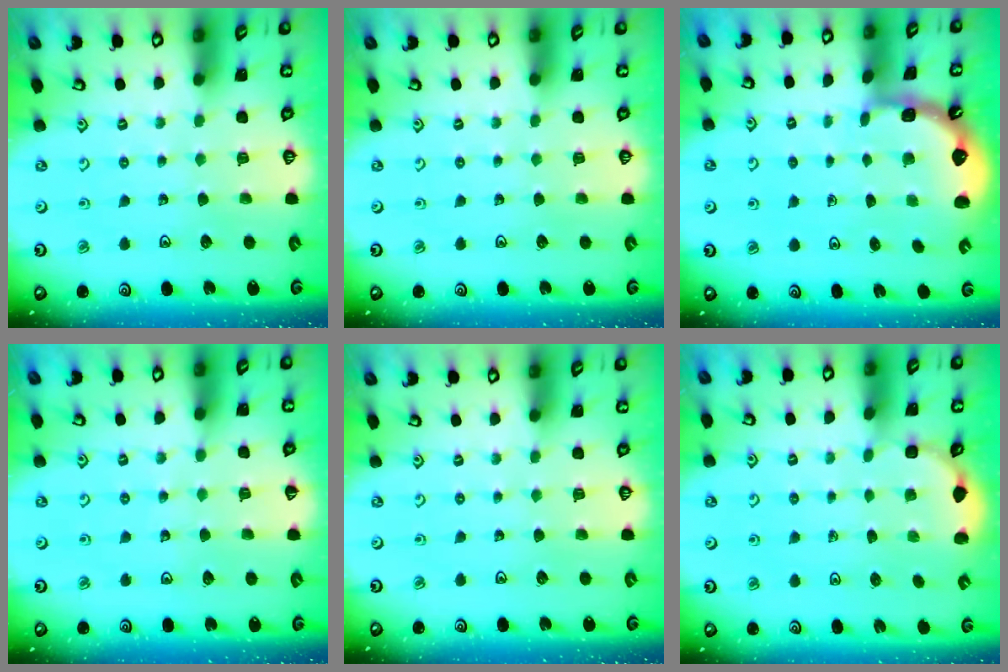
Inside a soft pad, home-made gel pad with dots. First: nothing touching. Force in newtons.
{"total": 0.0}
{"total": 1.4, "press": 1.3, "slide": 0.1}
{"total": 3.1, "press": 3.1, "slide": 0.3}
{"total": 0.0}
{"total": 2.5, "press": 2.2, "slide": 1.2}